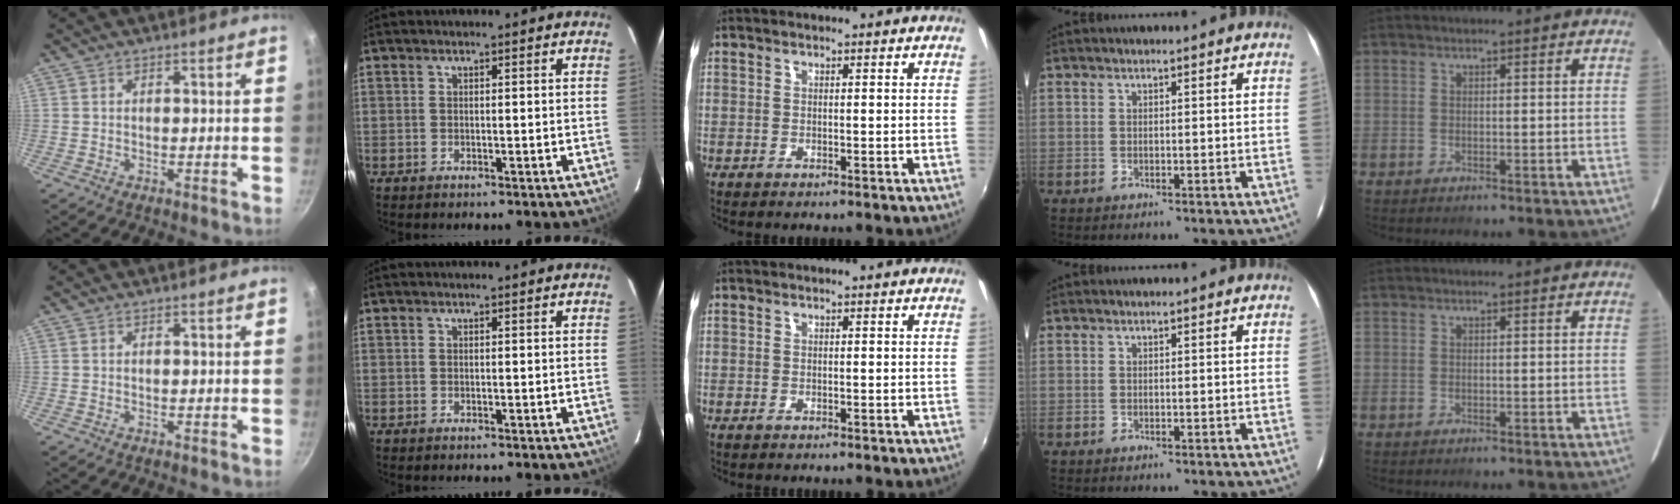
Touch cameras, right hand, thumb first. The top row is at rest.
{}